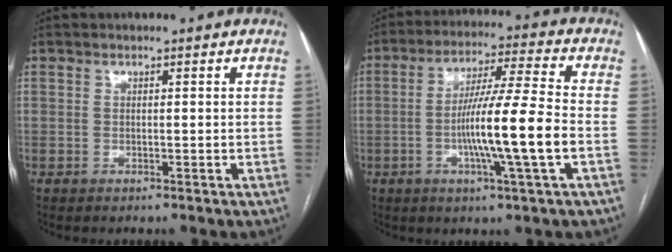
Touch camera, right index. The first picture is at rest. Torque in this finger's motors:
{"motor_torque": [2.01, -0.14, 1.05, 0.15]}